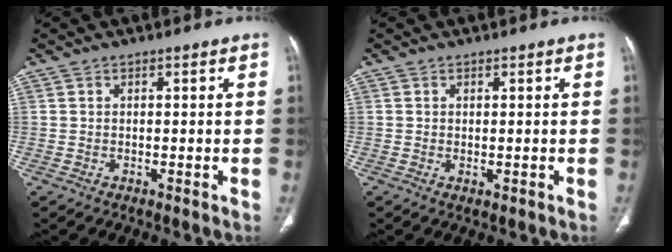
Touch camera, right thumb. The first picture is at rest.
{"total": 0.8, "force": [-0.2, 0.3, 0.7], "torque": [-0.015, -0.005, 0.000]}